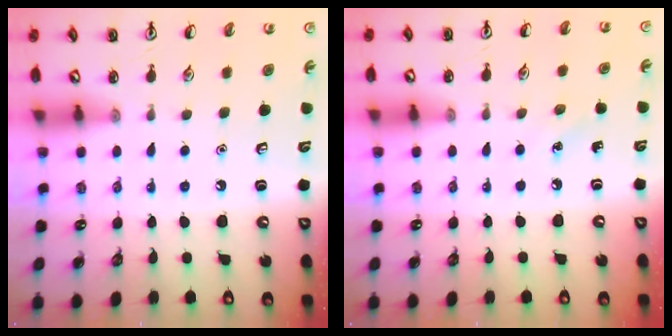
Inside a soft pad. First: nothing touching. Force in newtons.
{"total": 4.0, "press": 3.8, "slide": 1.2}